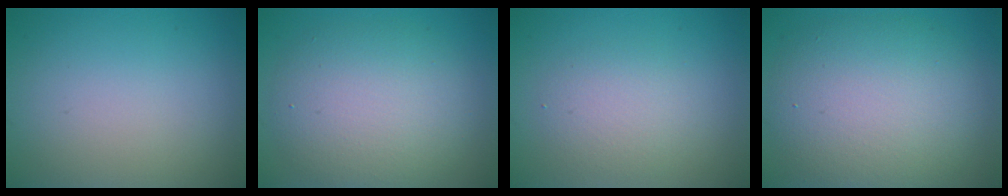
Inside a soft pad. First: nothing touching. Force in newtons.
{"total": 6.7, "press": 6.7, "slide": 0.3}
{"total": 2.7, "press": 2.7, "slide": 0.1}
{"total": 9.4, "press": 9.3, "slide": 0.6}